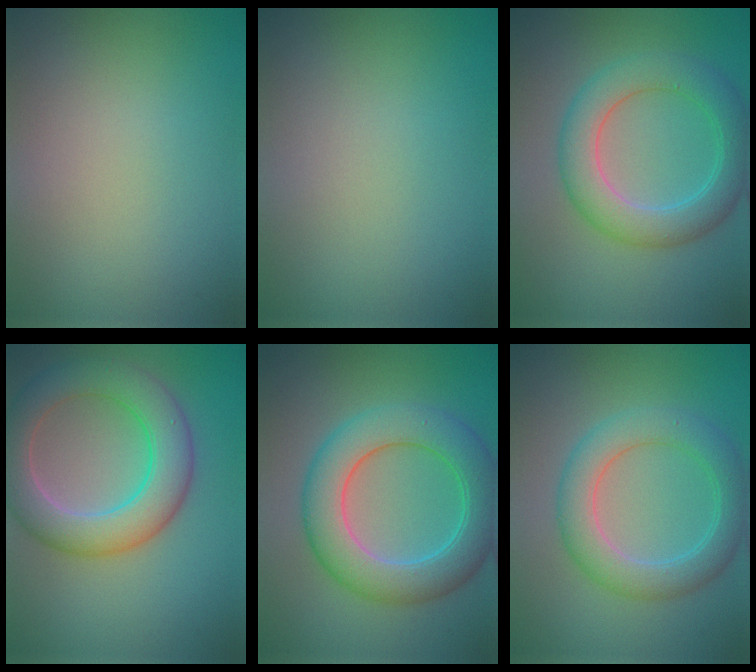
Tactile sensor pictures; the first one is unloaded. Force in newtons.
{"total": 0.0}
{"total": 5.7, "press": 5.7, "slide": 0.4}
{"total": 7.1, "press": 7.0, "slide": 0.5}
{"total": 7.6, "press": 7.6, "slide": 0.0}
{"total": 5.0, "press": 5.0, "slide": 0.1}